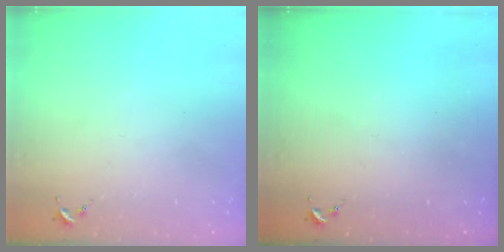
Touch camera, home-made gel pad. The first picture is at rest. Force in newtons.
{"total": 0.0}